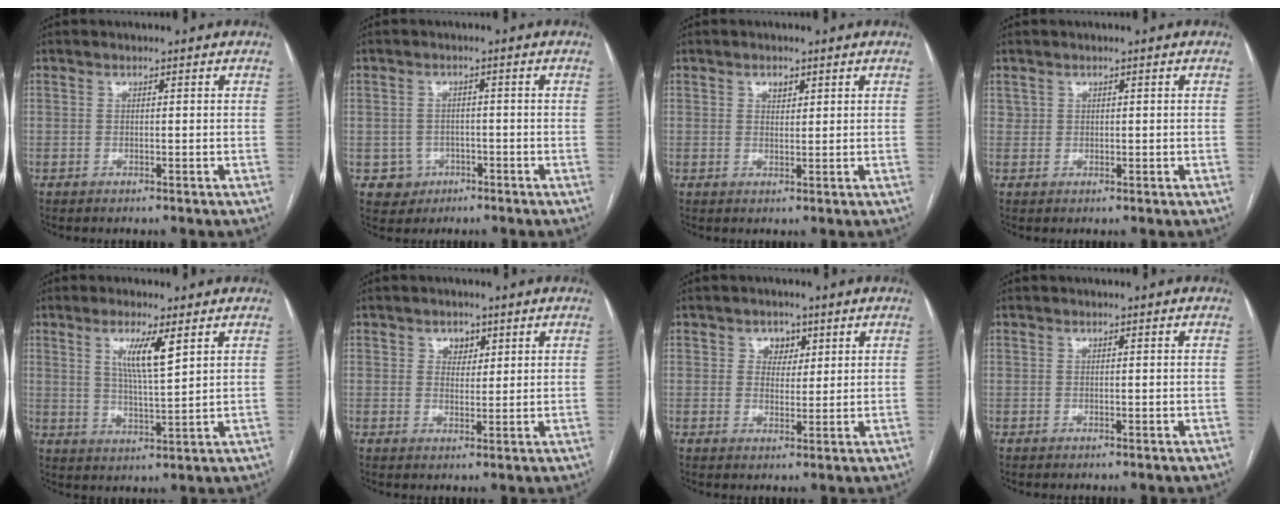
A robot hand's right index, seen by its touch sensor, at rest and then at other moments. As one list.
[{"total": 3.6, "force": [-1.4, 3.3, 0.0], "torque": [0.010, 0.014, -0.018]}, {"total": 2.2, "force": [1.2, 1.5, 1.1], "torque": [-0.018, 0.001, 0.019]}, {"total": 1.1, "force": [0.5, 0.9, 0.2], "torque": [0.002, 0.003, 0.009]}, {"total": 6.6, "force": [3.0, 0.4, 5.8], "torque": [-0.109, -0.008, 0.055]}, {"total": 2.8, "force": [1.4, 2.1, 1.3], "torque": [-0.016, 0.003, 0.023]}, {"total": 3.4, "force": [1.5, 2.7, 1.4], "torque": [-0.017, 0.006, 0.024]}, {"total": 0.0}]